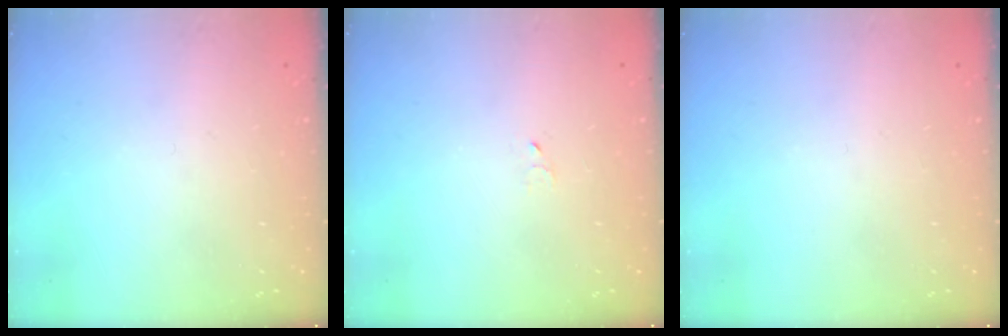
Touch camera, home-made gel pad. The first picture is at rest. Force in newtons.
{"total": 2.4, "press": 2.4, "slide": 0.2}
{"total": 0.0}